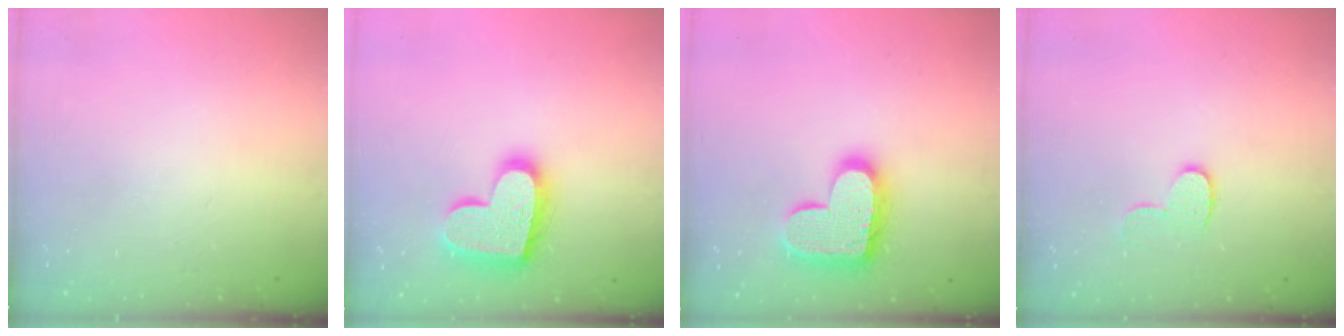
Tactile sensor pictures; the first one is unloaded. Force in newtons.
{"total": 18.0, "press": 18.0, "slide": 1.1}
{"total": 20.1, "press": 20.1, "slide": 1.3}
{"total": 8.1, "press": 8.1, "slide": 0.4}